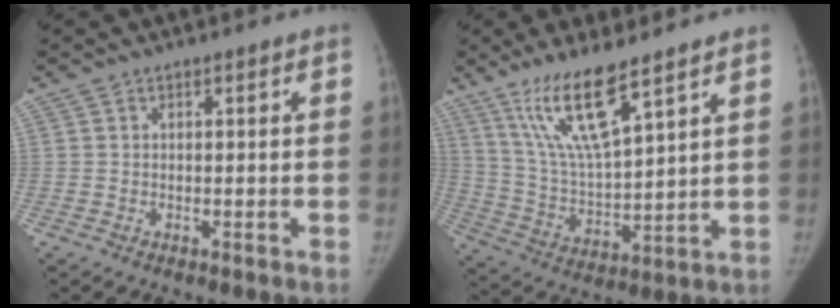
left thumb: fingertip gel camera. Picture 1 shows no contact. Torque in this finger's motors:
{"motor_torque": [0.21, 0.27, 1.41, -1.35, 0.08]}